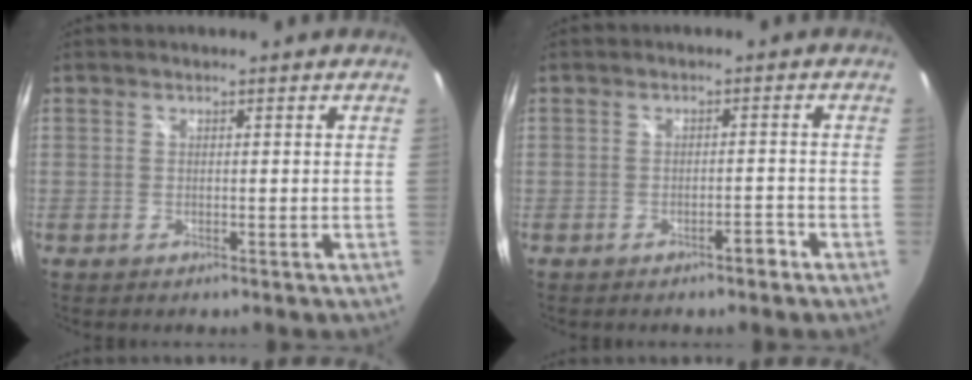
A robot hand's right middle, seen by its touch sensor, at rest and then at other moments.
{"total": 2.0, "force": [-1.6, 0.5, 1.1], "torque": [-0.019, 0.003, -0.023]}